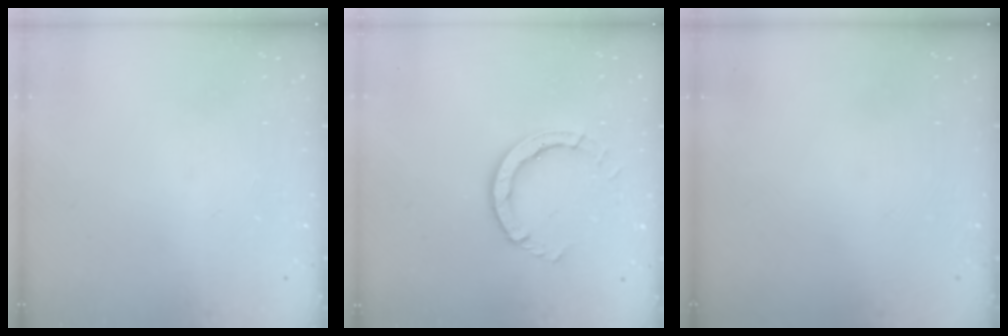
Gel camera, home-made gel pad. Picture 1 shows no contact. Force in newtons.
{"total": 5.9, "press": 5.9, "slide": 0.5}
{"total": 0.0}